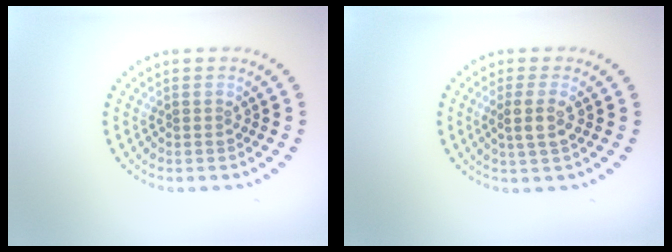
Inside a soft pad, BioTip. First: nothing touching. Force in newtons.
{"total": 2.0, "press": 1.7, "slide": 1.2}